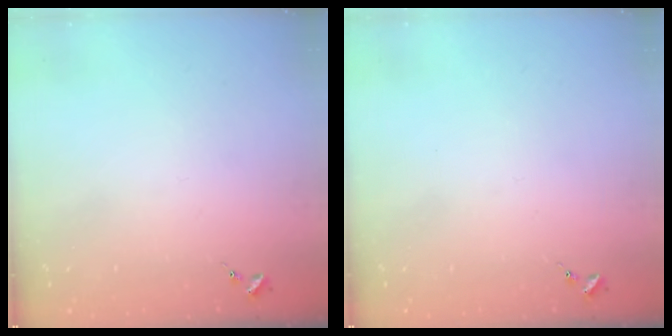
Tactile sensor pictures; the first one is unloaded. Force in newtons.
{"total": 0.0}